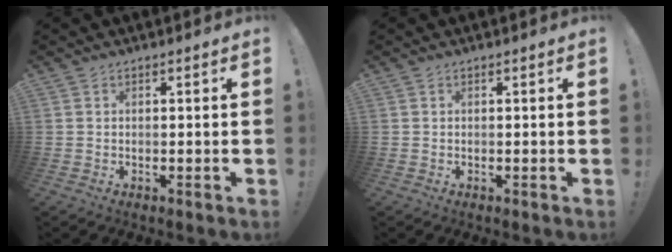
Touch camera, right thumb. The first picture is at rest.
{"total": 0.0}